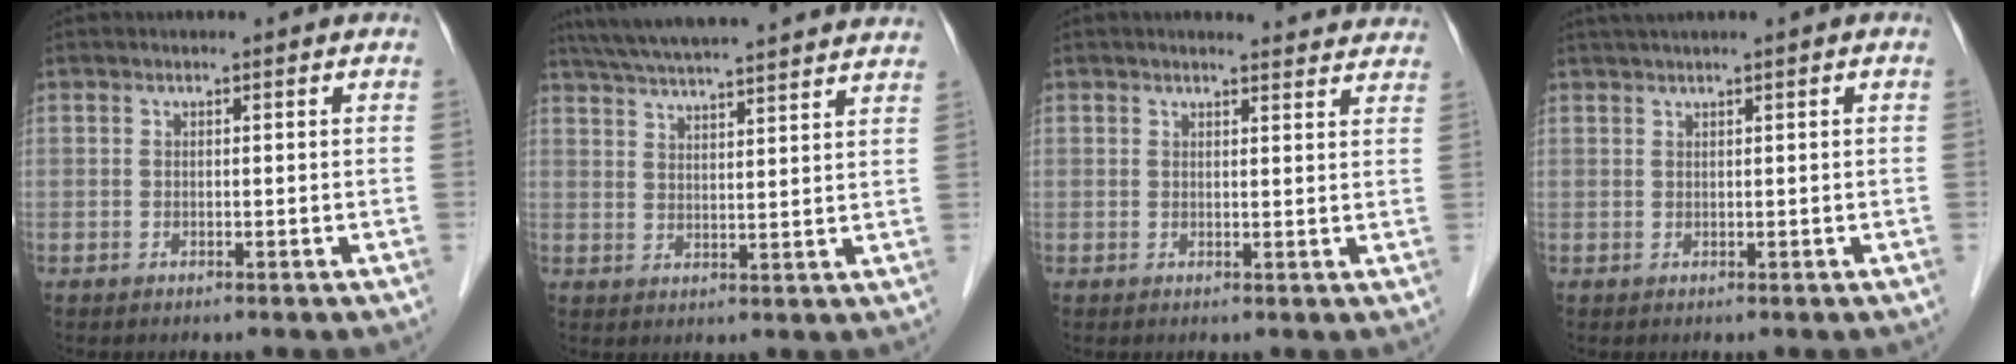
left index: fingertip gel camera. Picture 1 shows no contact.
{"total": 23.4, "force": [21.2, 1.2, 9.8], "torque": [-0.165, 0.020, 0.284]}
{"total": 9.6, "force": [9.2, 1.4, 2.2], "torque": [-0.006, 0.001, 0.083]}
{"total": 2.0, "force": [1.4, -0.4, 1.4], "torque": [-0.035, 0.016, 0.032]}